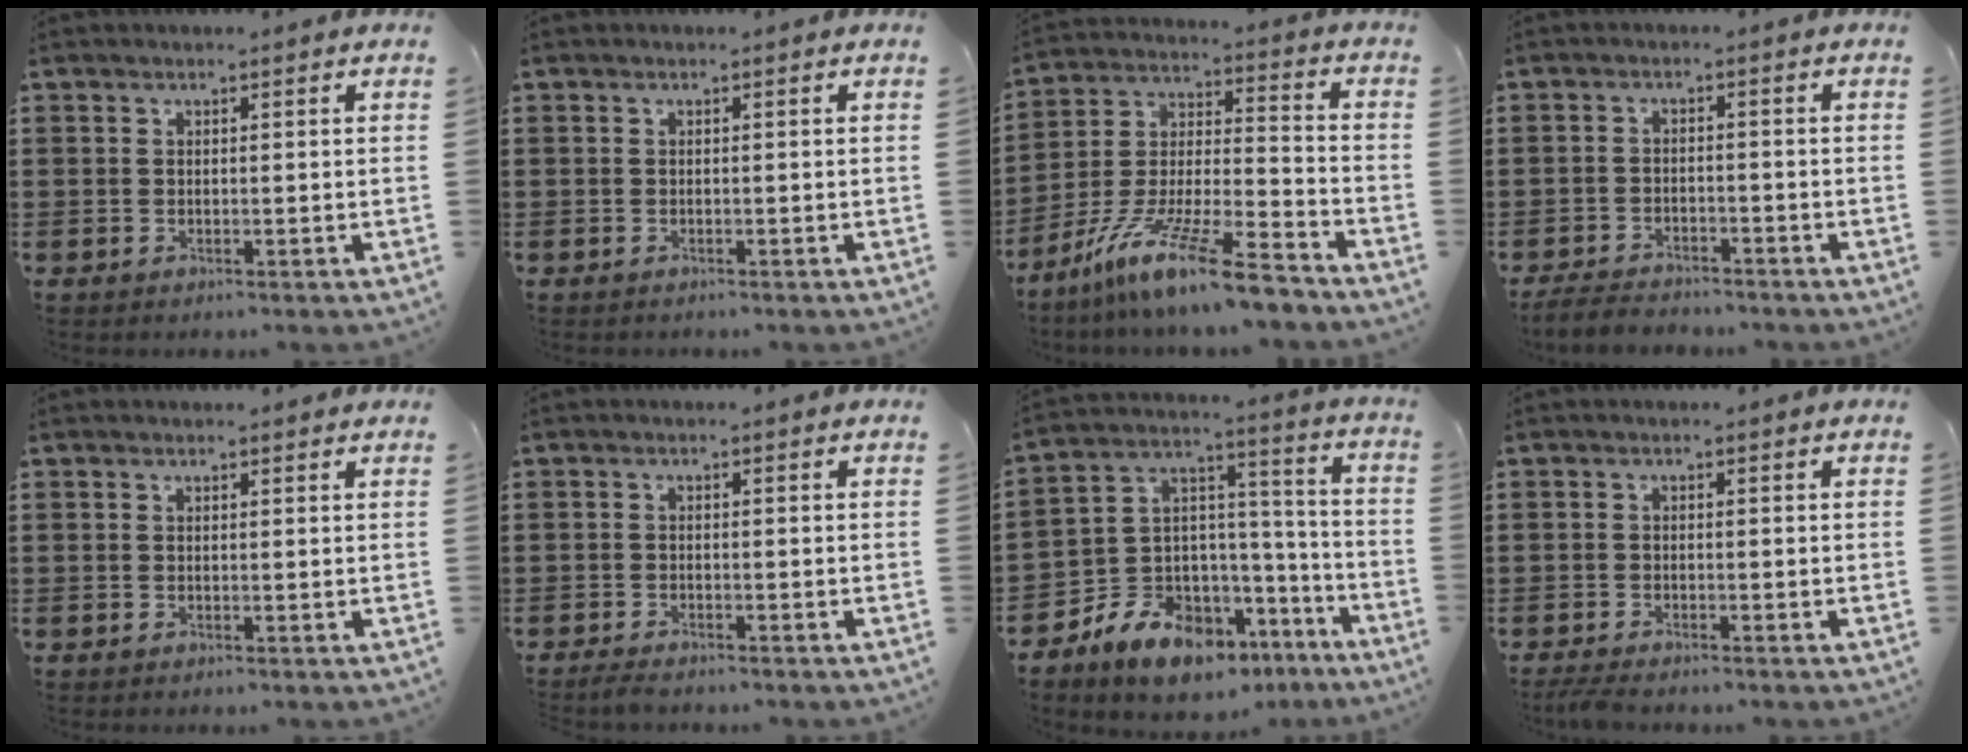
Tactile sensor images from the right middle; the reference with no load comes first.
{"total": 0.0}
{"total": 13.2, "force": [-10.5, 0.5, 8.0], "torque": [-0.148, 0.018, -0.199]}
{"total": 3.4, "force": [-3.3, 0.7, 0.5], "torque": [-0.018, 0.002, -0.071]}
{"total": 0.0}
{"total": 1.3, "force": [-1.3, 0.1, 0.4], "torque": [-0.010, -0.001, -0.024]}
{"total": 10.1, "force": [-8.1, 5.5, 2.4], "torque": [-0.071, 0.019, -0.156]}
{"total": 1.5, "force": [-1.4, 0.1, 0.6], "torque": [-0.019, -0.002, -0.028]}